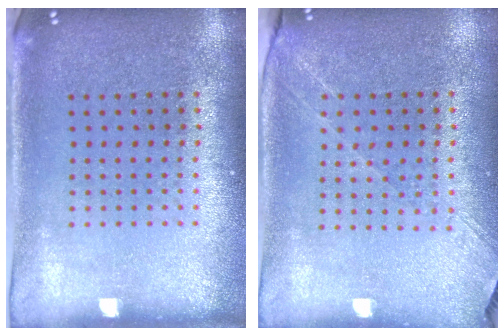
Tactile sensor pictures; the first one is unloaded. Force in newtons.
{"total": 1.3, "press": 1.2, "slide": 0.5}